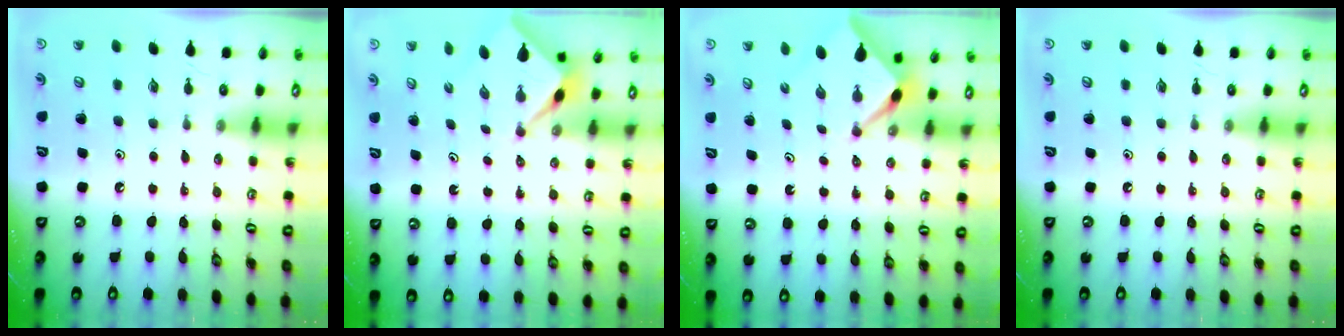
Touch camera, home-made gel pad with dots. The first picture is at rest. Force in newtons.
{"total": 2.5, "press": 2.5, "slide": 0.3}
{"total": 2.6, "press": 2.5, "slide": 0.4}
{"total": 0.0}